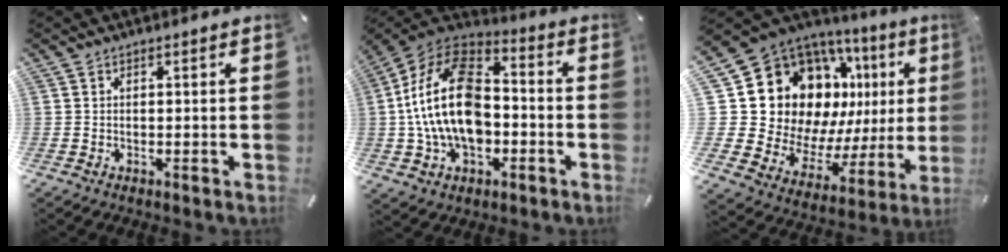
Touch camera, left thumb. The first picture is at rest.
{"total": 21.8, "force": [-2.4, 14.4, 16.1], "torque": [-0.335, 0.028, -0.042]}
{"total": 21.7, "force": [8.6, 16.0, 11.8], "torque": [-0.192, -0.080, 0.187]}